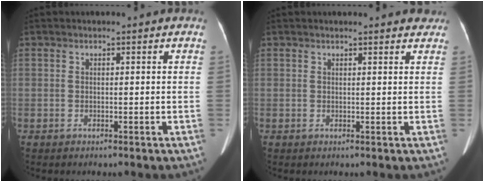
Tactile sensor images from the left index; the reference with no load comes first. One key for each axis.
{"total": 6.4, "fx": 5.8, "fy": 1.4, "fz": 2.1, "tx": -0.022, "ty": 0.005, "tz": 0.053}